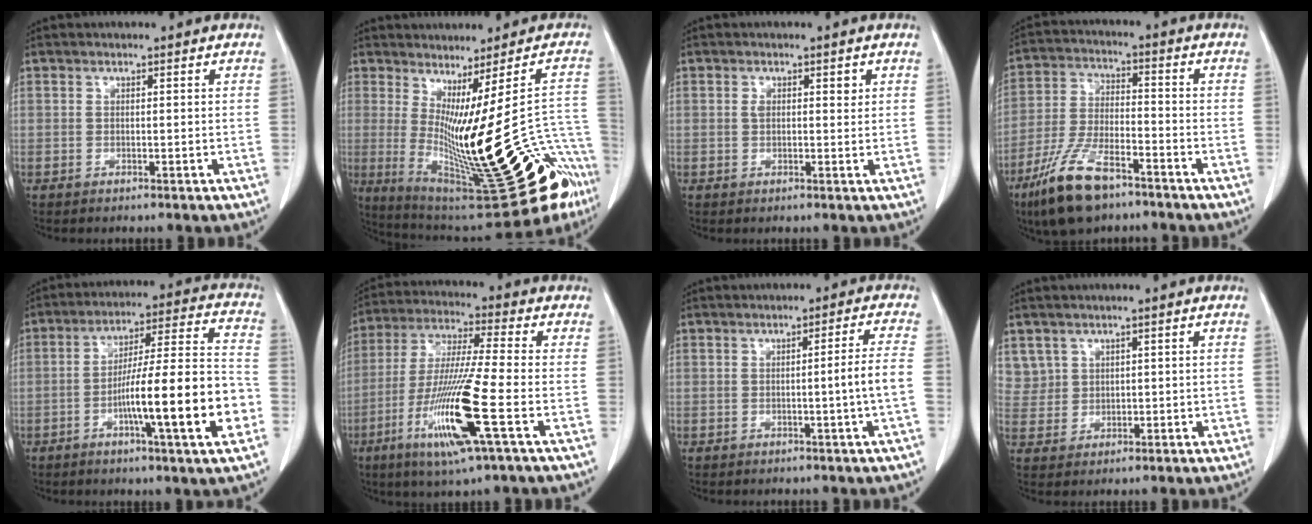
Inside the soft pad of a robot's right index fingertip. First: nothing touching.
{"total": 29.2, "force": [-11.6, 4.8, 26.4], "torque": [-0.307, -0.032, -0.161]}
{"total": 2.1, "force": [0.8, 1.2, 1.5], "torque": [-0.027, 0.009, 0.014]}
{"total": 12.2, "force": [-8.2, 3.8, 8.3], "torque": [-0.178, -0.018, -0.153]}
{"total": 17.3, "force": [-5.3, 0.6, 16.4], "torque": [-0.255, 0.007, -0.083]}
{"total": 15.3, "force": [-5.5, -0.3, 14.2], "torque": [-0.293, -0.027, -0.107]}
{"total": 4.3, "force": [-1.0, -1.3, 4.0], "torque": [-0.056, -0.002, -0.014]}
{"total": 4.0, "force": [2.2, 3.4, 0.0], "torque": [0.006, 0.010, 0.049]}